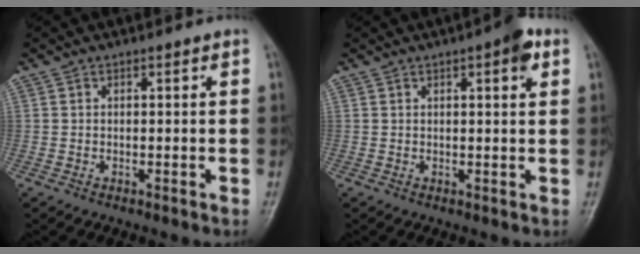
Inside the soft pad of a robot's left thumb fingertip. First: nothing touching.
{"total": 4.1, "force": [1.9, 1.0, 3.5], "torque": [-0.044, -0.002, 0.021]}